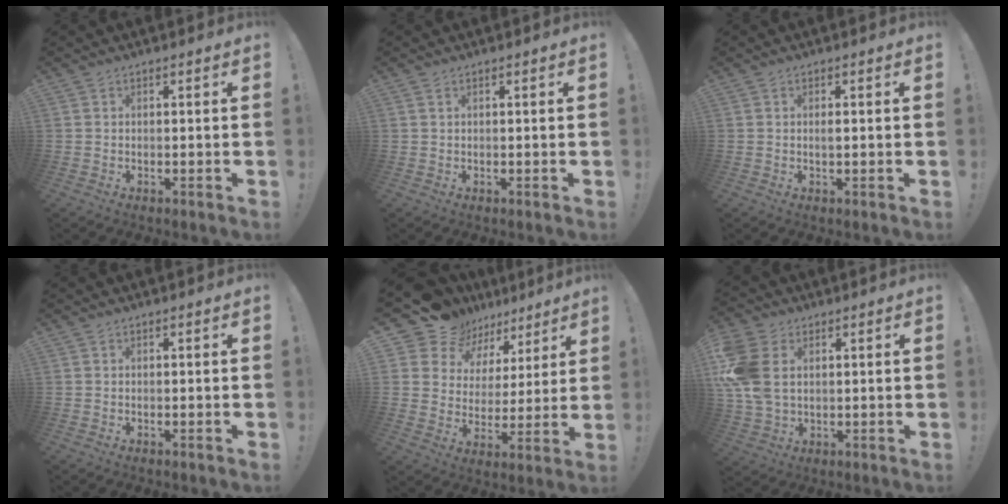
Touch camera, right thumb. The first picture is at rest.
{"total": 0.6, "force": [0.4, 0.3, 0.4], "torque": [-0.009, 0.000, 0.007]}
{"total": 1.1, "force": [0.0, 0.2, 1.0], "torque": [-0.014, -0.003, -0.003]}
{"total": 0.0}
{"total": 11.6, "force": [8.8, 7.2, 1.8], "torque": [-0.046, -0.071, 0.168]}
{"total": 13.4, "force": [2.8, 9.6, 8.9], "torque": [-0.197, 0.002, 0.058]}